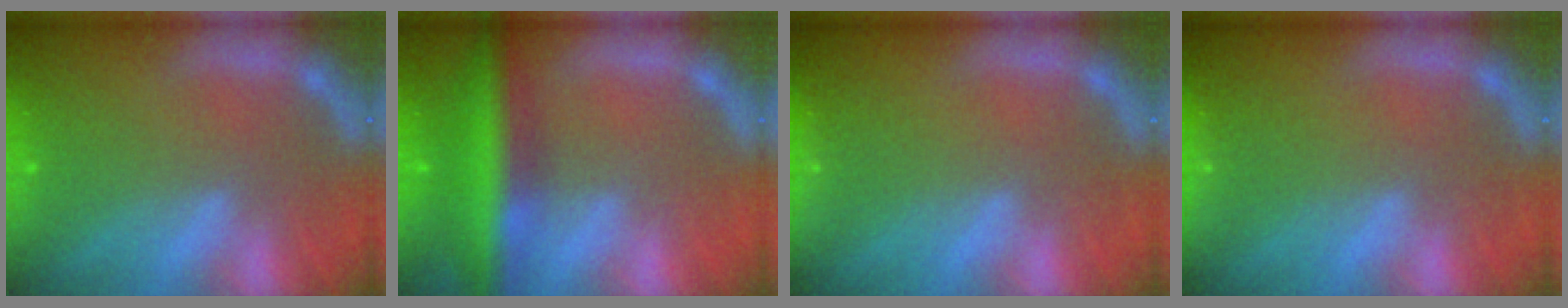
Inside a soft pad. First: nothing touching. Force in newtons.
{"total": 7.9}
{"total": 2.4}
{"total": 2.4}